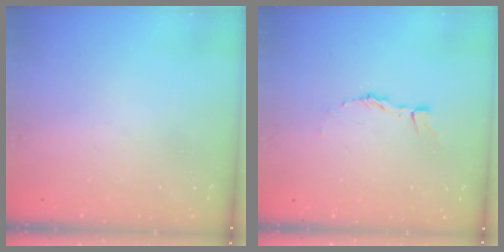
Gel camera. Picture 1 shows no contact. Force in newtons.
{"total": 3.3, "press": 3.3, "slide": 0.4}